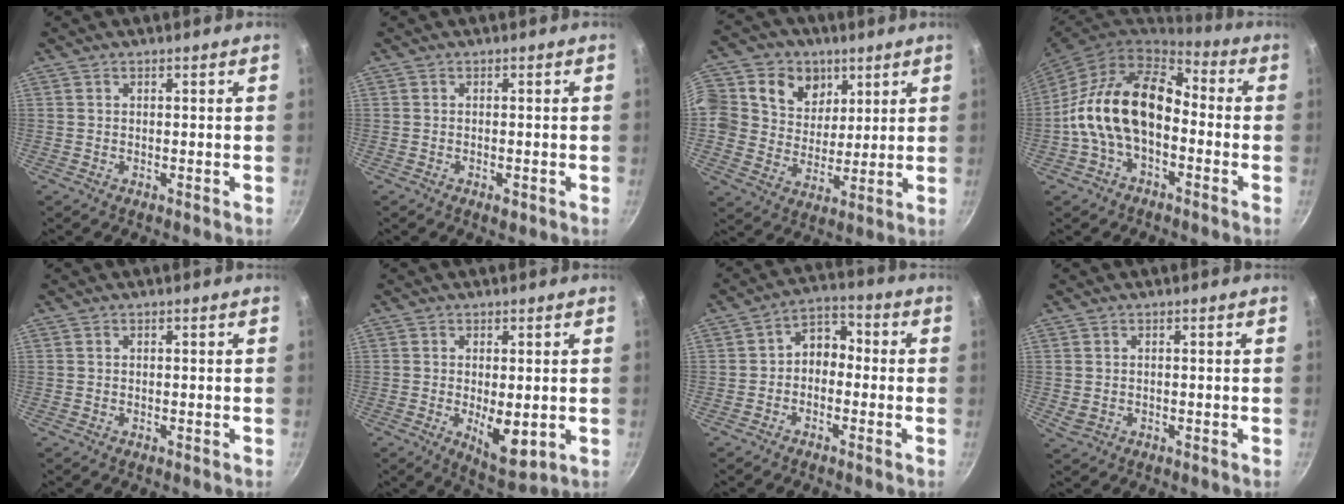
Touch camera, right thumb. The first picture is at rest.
{"total": 1.5, "force": [-0.8, 0.7, 1.2], "torque": [-0.023, 0.001, -0.012]}
{"total": 17.3, "force": [5.9, 14.8, 6.7], "torque": [-0.125, 0.000, 0.098]}
{"total": 16.9, "force": [-2.1, 10.7, 12.9], "torque": [-0.212, 0.046, -0.054]}
{"total": 0.0}
{"total": 7.9, "force": [-1.0, 3.3, 7.1], "torque": [-0.096, -0.016, -0.001]}
{"total": 6.1, "force": [-0.9, 4.6, 3.9], "torque": [-0.030, 0.029, -0.031]}
{"total": 1.7, "force": [-0.2, 1.4, 1.0], "torque": [-0.018, -0.001, 0.002]}